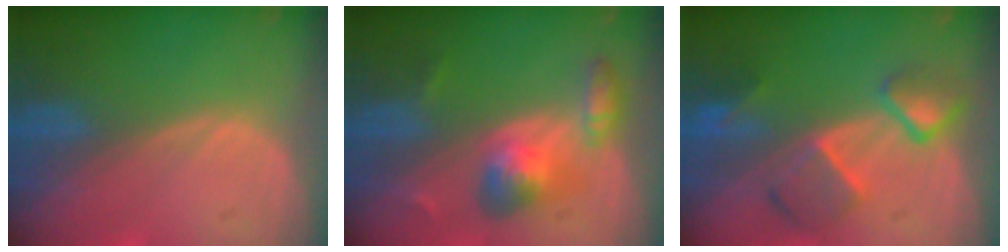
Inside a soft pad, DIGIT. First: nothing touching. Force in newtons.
{"total": 5.7, "press": 5.6, "slide": 1.1}
{"total": 7.4, "press": 6.8, "slide": 2.8}